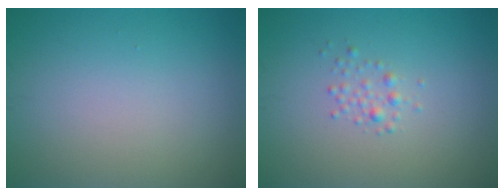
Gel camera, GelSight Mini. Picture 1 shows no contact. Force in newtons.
{"total": 1.2, "press": 1.2, "slide": 0.0}